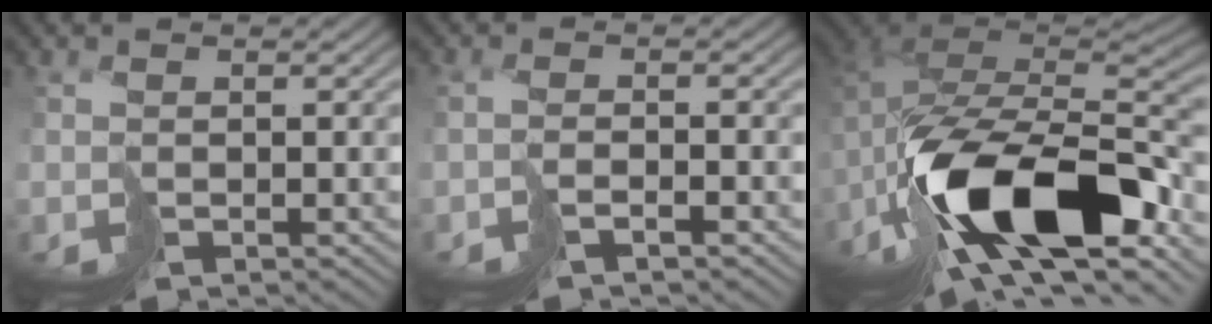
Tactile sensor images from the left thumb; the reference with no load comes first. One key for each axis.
{"total": 2.4, "fx": -1.6, "fy": 0.4, "fz": 1.8, "tx": -0.039, "ty": 0.000, "tz": -0.038}
{"total": 20.0, "fx": -9.1, "fy": 10.3, "fz": 14.6, "tx": -0.306, "ty": -0.021, "tz": -0.146}